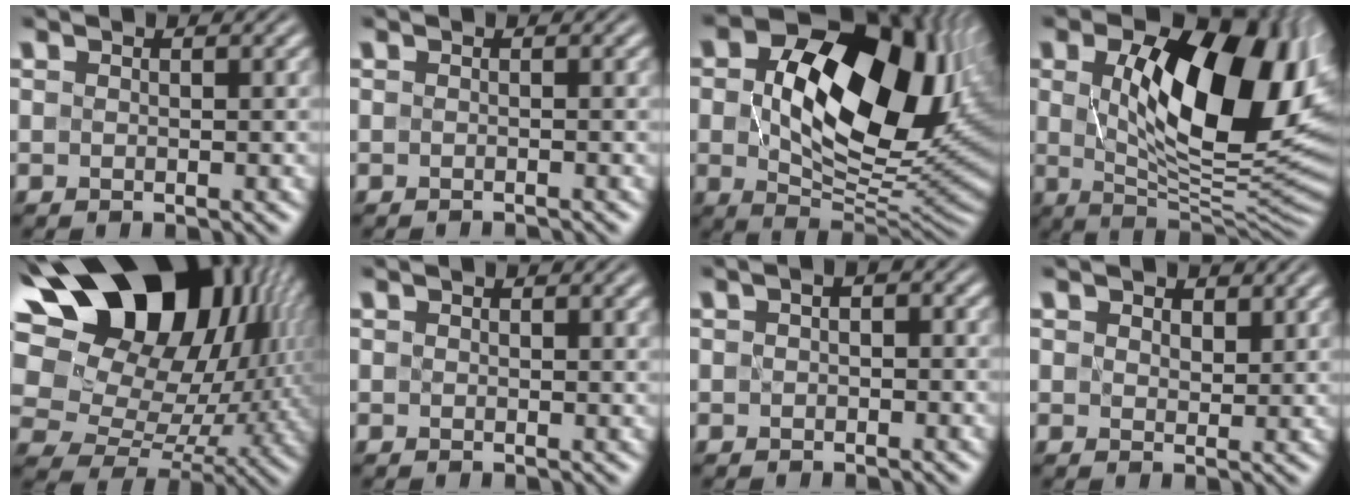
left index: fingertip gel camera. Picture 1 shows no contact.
{"total": 1.2, "force": [-0.9, 0.3, 0.8], "torque": [0.001, -0.001, -0.019]}
{"total": 15.9, "force": [2.9, 9.6, 12.3], "torque": [-0.186, -0.003, 0.056]}
{"total": 14.8, "force": [2.9, 7.5, 12.4], "torque": [-0.184, -0.004, 0.051]}
{"total": 20.0, "force": [8.0, 13.5, 12.3], "torque": [-0.212, 0.047, 0.129]}
{"total": 1.5, "force": [0.6, 0.7, 1.2], "torque": [-0.014, 0.002, 0.007]}
{"total": 1.3, "force": [-0.1, 0.8, 1.0], "torque": [-0.019, 0.001, -0.005]}
{"total": 1.7, "force": [1.1, 1.1, 0.8], "torque": [-0.012, -0.002, 0.016]}